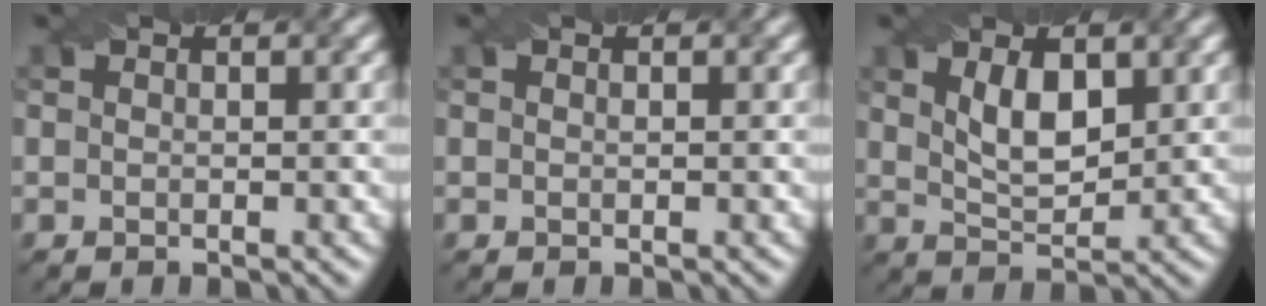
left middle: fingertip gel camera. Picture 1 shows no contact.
{"total": 0.0}
{"total": 3.9, "force": [1.6, 1.8, 3.0], "torque": [-0.061, -0.002, 0.032]}